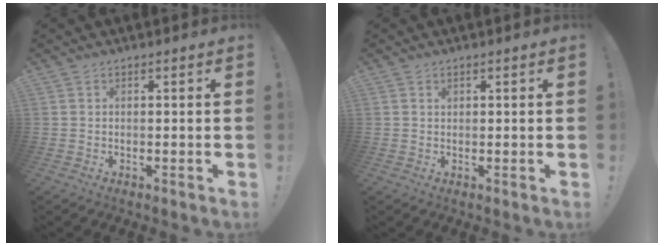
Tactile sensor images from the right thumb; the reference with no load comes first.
{"total": 0.7, "force": [0.4, 0.6, -0.1], "torque": [0.010, -0.001, 0.007]}